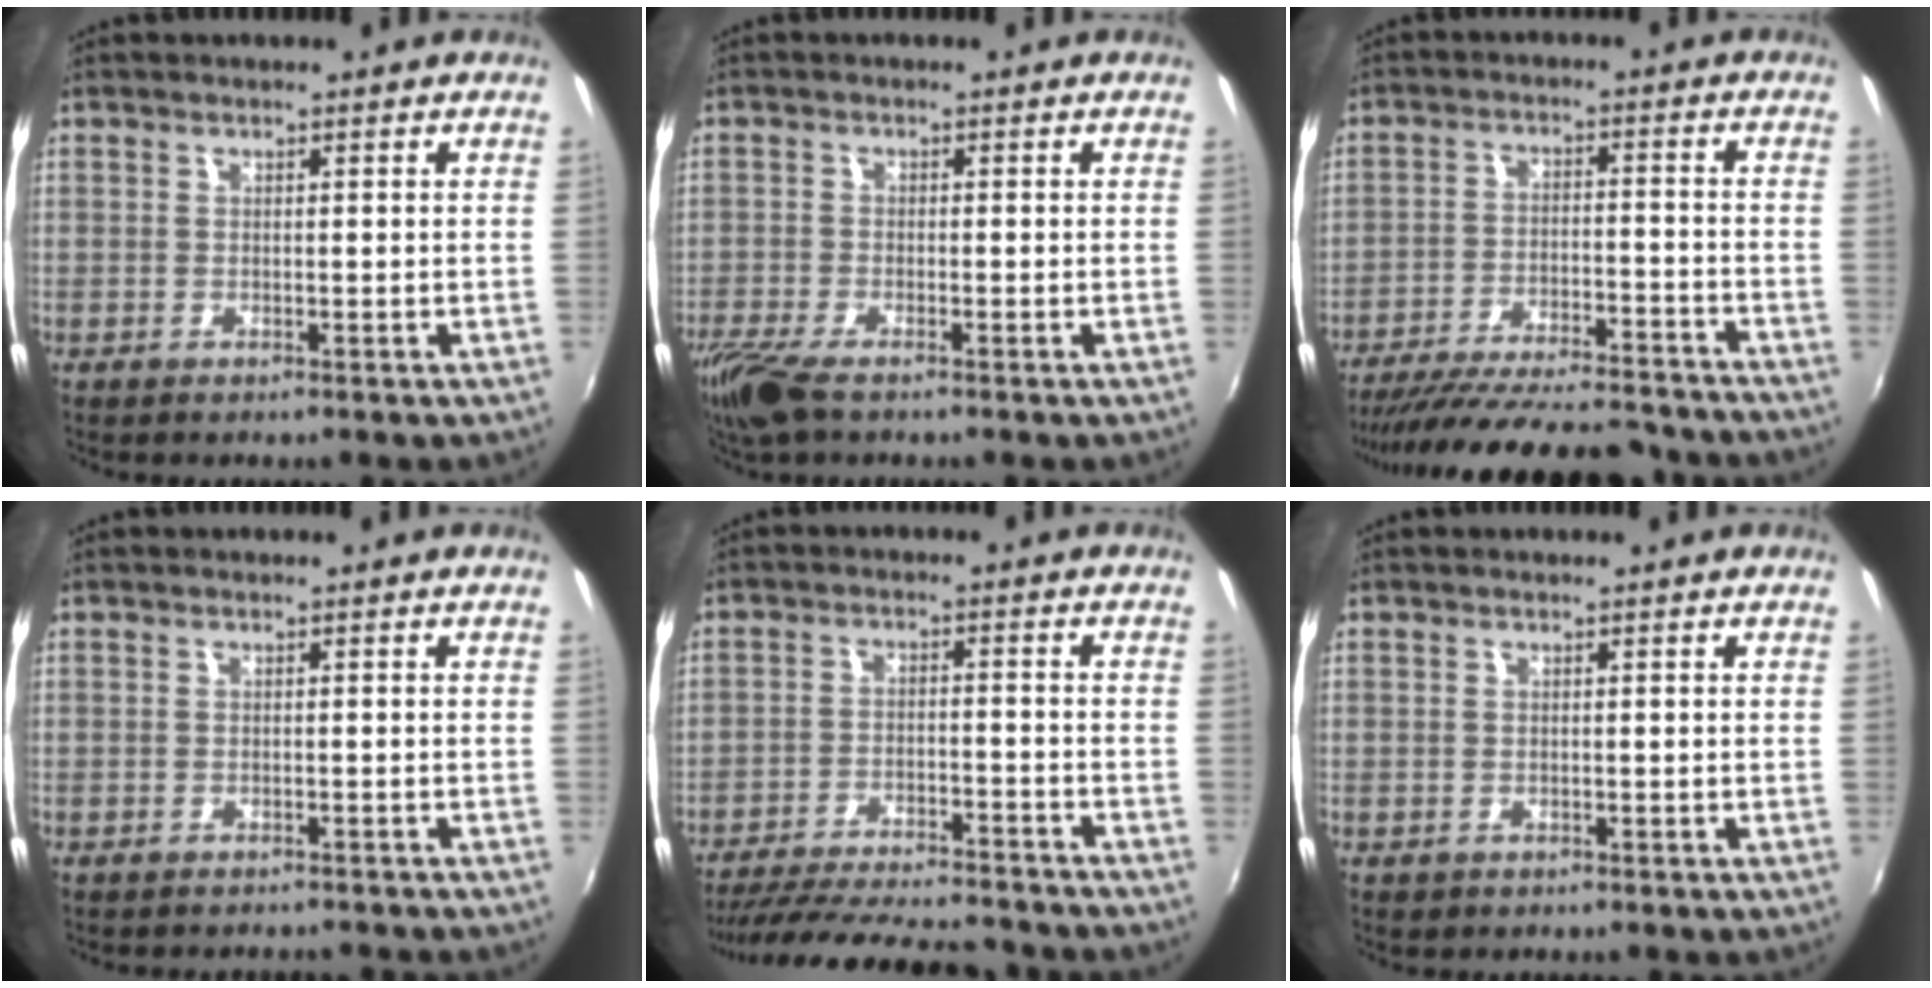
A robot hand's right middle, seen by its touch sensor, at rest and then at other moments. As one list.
[{"total": 6.5, "force": [-4.8, 1.6, 4.1], "torque": [-0.107, -0.026, -0.097]}, {"total": 23.4, "force": [-20.8, 4.4, 9.6], "torque": [-0.183, -0.025, -0.295]}, {"total": 4.2, "force": [-3.9, 1.0, 1.2], "torque": [-0.032, -0.012, -0.054]}, {"total": 21.0, "force": [-18.7, 4.0, 8.8], "torque": [-0.171, -0.021, -0.271]}, {"total": 0.8, "force": [-0.4, 0.6, 0.1], "torque": [-0.005, -0.002, -0.006]}]